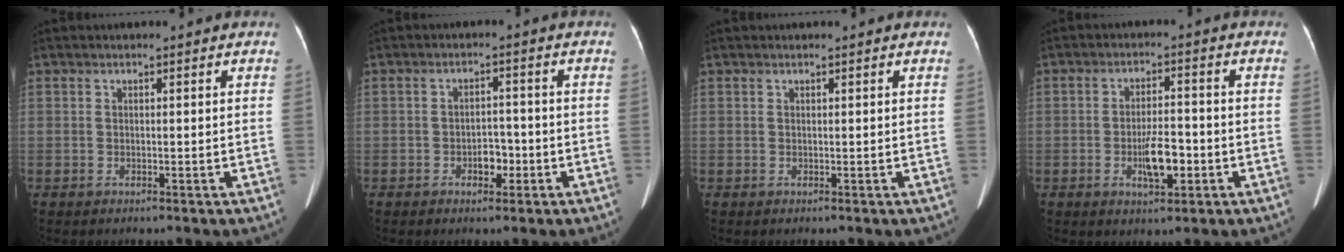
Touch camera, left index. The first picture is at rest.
{"total": 3.2, "force": [-1.7, 1.8, 2.1], "torque": [-0.031, 0.003, -0.025]}
{"total": 0.5, "force": [0.5, 0.0, 0.2], "torque": [-0.002, 0.009, 0.008]}
{"total": 5.6, "force": [-2.1, 1.8, 4.9], "torque": [-0.091, -0.003, -0.032]}